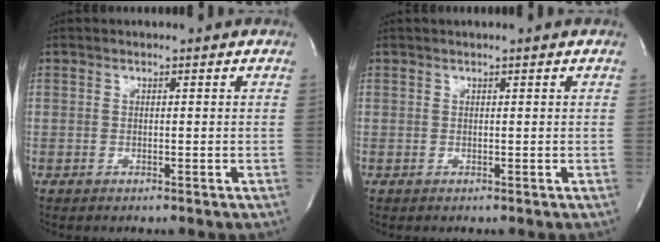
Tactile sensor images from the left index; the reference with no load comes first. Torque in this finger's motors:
{"motor_torque": [0.09, -0.29, 0.11, 0.00]}